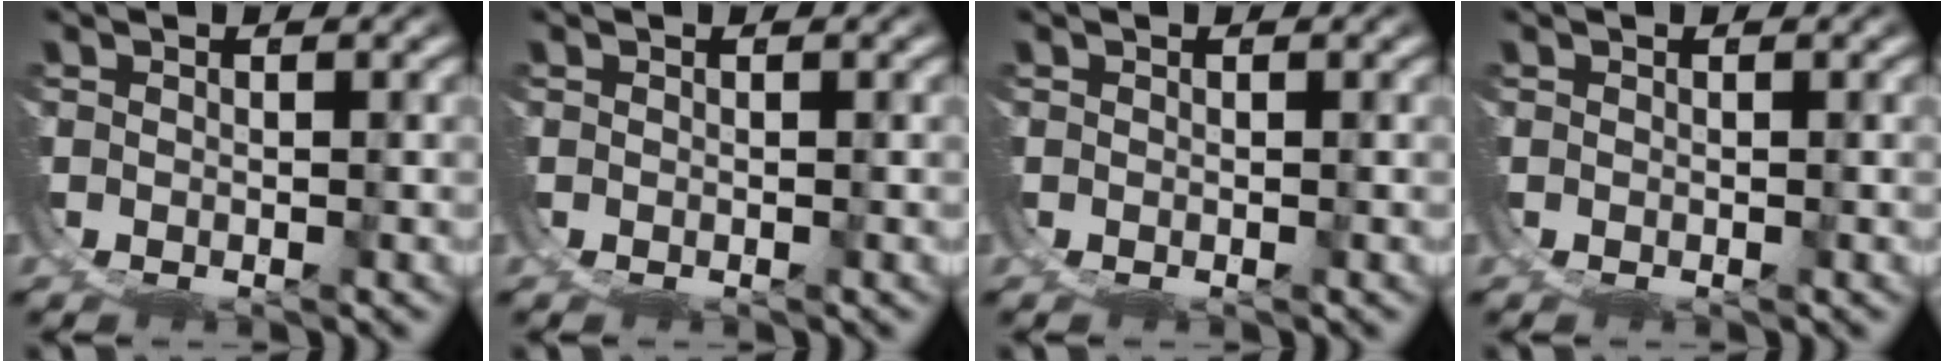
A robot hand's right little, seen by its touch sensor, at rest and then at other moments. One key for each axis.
{"total": 0.0}
{"total": 0.0}
{"total": 0.0}